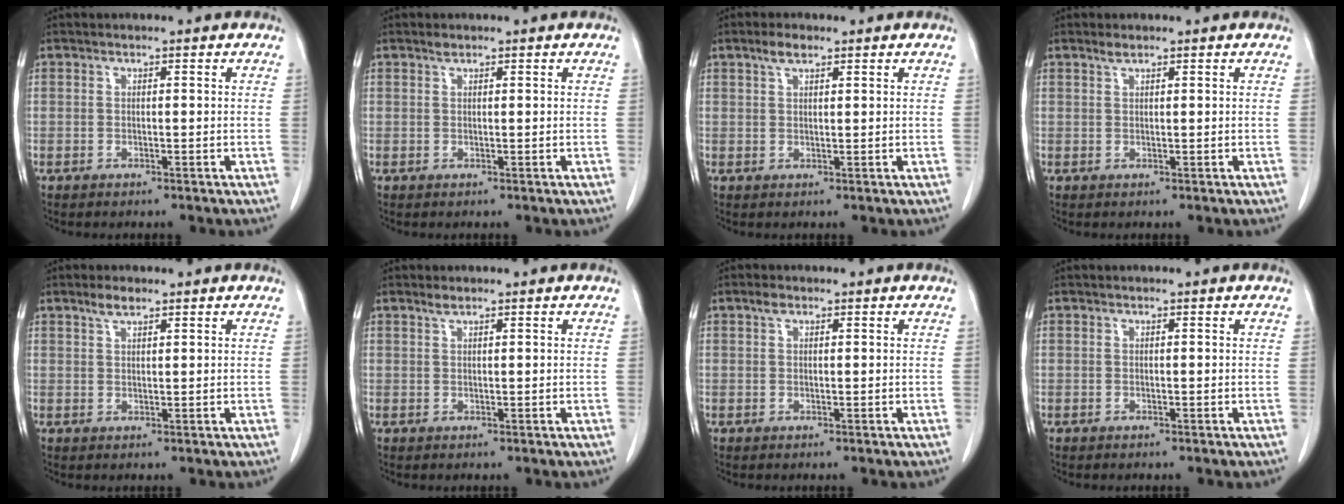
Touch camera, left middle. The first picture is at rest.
{"total": 0.6, "force": [0.6, 0.1, 0.3], "torque": [-0.012, -0.001, 0.012]}
{"total": 2.4, "force": [1.7, 0.8, 1.6], "torque": [-0.036, 0.005, 0.034]}
{"total": 1.0, "force": [0.8, 0.1, 0.5], "torque": [-0.015, 0.000, 0.019]}
{"total": 2.3, "force": [1.7, 0.6, 1.3], "torque": [-0.031, 0.003, 0.034]}
{"total": 1.0, "force": [0.9, 0.1, 0.5], "torque": [-0.015, 0.000, 0.019]}
{"total": 1.2, "force": [0.8, 0.6, 0.7], "torque": [-0.015, 0.007, 0.013]}
{"total": 0.0}